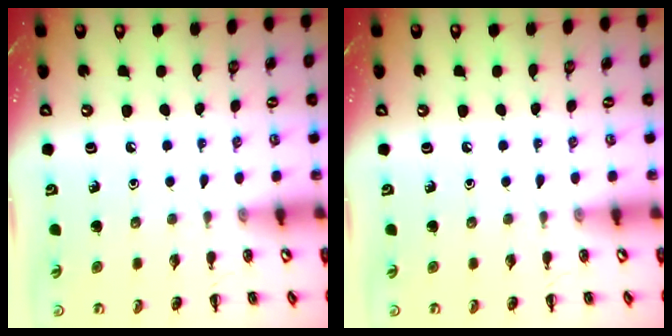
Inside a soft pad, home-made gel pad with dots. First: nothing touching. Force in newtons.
{"total": 0.0}